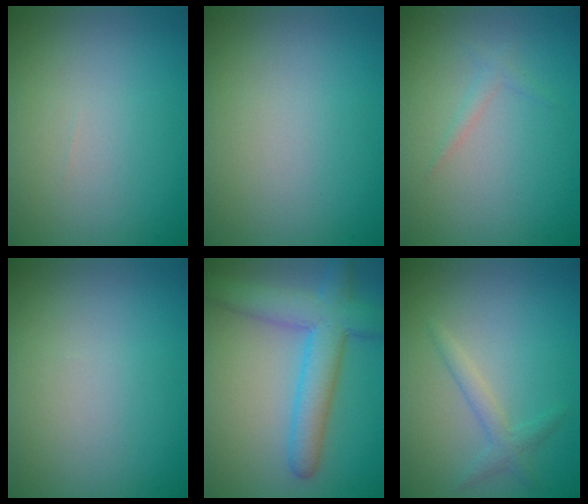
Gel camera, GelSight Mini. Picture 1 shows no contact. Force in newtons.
{"total": 0.0}
{"total": 0.9, "press": 0.9, "slide": 0.0}
{"total": 0.0}
{"total": 6.2, "press": 6.2, "slide": 0.3}
{"total": 1.6, "press": 1.6, "slide": 0.0}